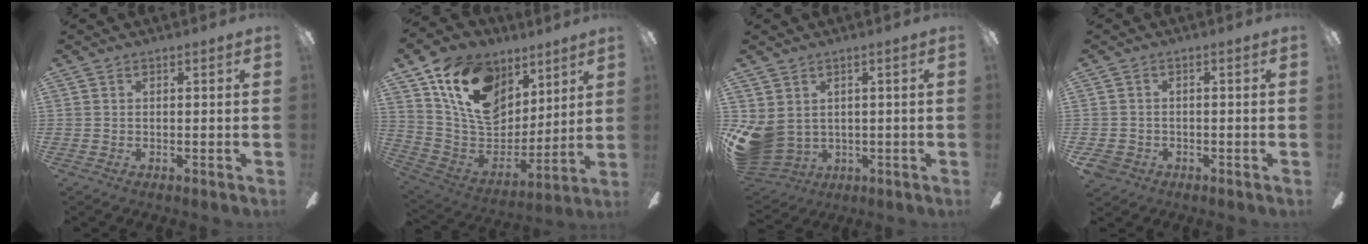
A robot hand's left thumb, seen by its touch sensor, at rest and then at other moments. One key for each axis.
{"total": 19.7, "fx": 9.5, "fy": 13.8, "fz": 10.4, "tx": -0.183, "ty": -0.031, "tz": 0.183}
{"total": 8.0, "fx": 0.3, "fy": 6.7, "fz": 4.4, "tx": -0.129, "ty": -0.010, "tz": 0.010}
{"total": 2.9, "fx": -1.6, "fy": 2.3, "fz": 0.8, "tx": -0.026, "ty": 0.004, "tz": -0.034}